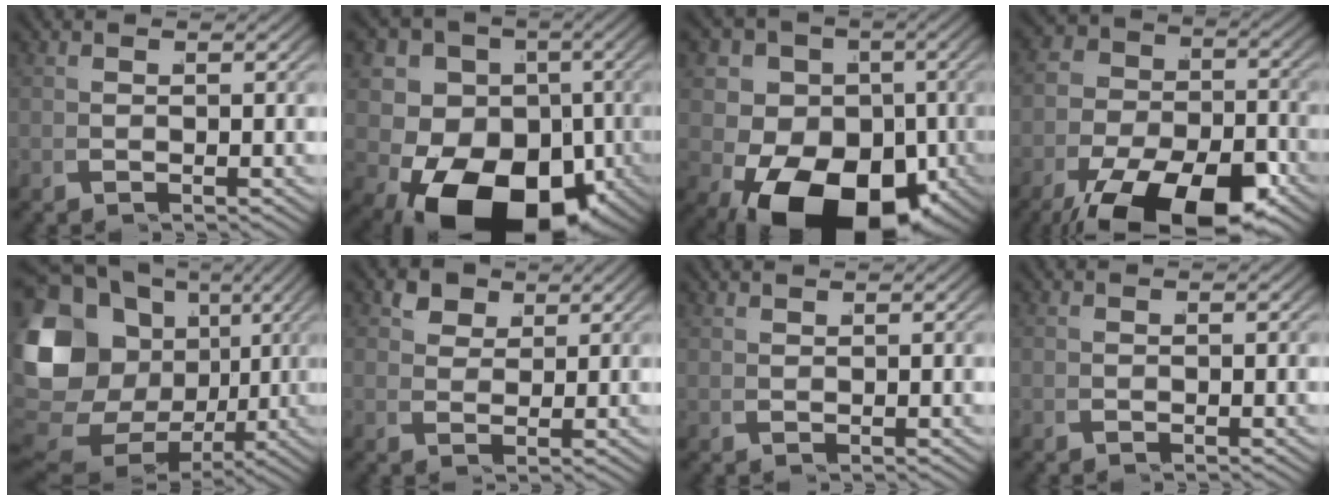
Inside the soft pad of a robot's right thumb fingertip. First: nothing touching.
{"total": 18.4, "force": [-2.8, 13.3, 12.4], "torque": [-0.236, -0.081, -0.012]}
{"total": 16.2, "force": [-2.3, 11.5, 11.1], "torque": [-0.213, -0.078, -0.003]}
{"total": 11.9, "force": [-5.6, 6.9, 7.9], "torque": [-0.123, -0.057, -0.065]}
{"total": 14.3, "force": [1.5, 10.6, 9.5], "torque": [-0.213, -0.044, 0.054]}
{"total": 3.6, "force": [2.7, 1.8, 1.4], "torque": [-0.025, 0.001, 0.051]}
{"total": 1.2, "force": [1.2, -0.3, 0.0], "torque": [0.003, 0.003, 0.026]}
{"total": 0.0}